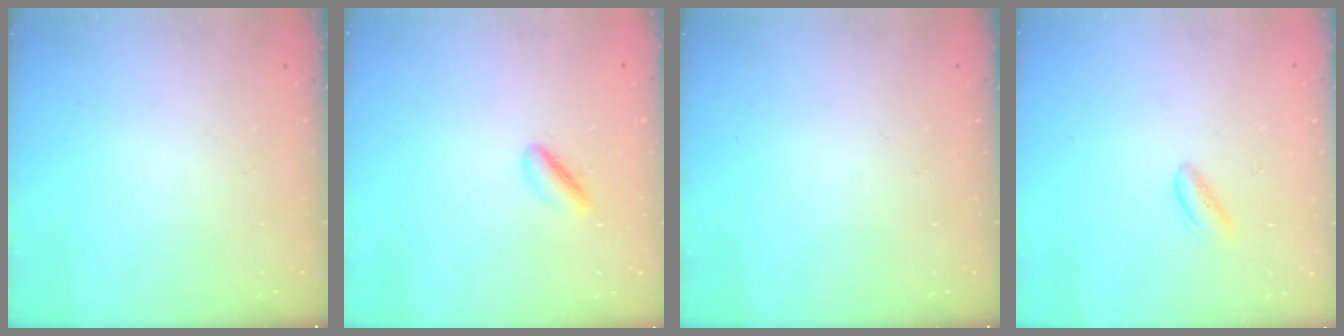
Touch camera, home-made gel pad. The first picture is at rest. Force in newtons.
{"total": 3.3, "press": 3.1, "slide": 1.2}
{"total": 0.0}
{"total": 2.0, "press": 2.0, "slide": 0.2}